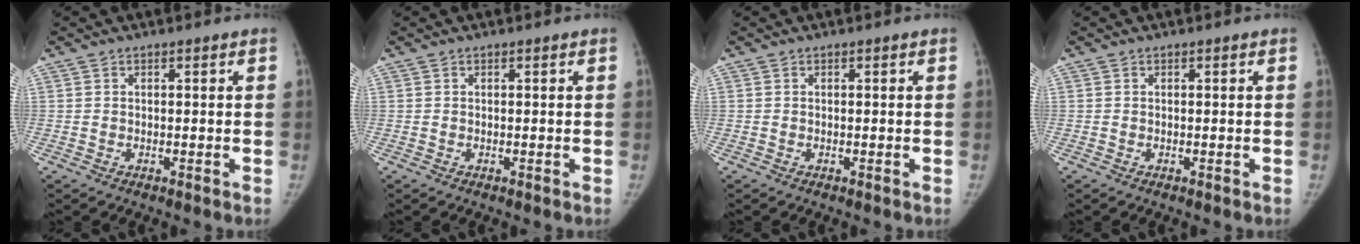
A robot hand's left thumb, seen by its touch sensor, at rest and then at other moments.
{"total": 0.0}
{"total": 0.0}
{"total": 0.0}